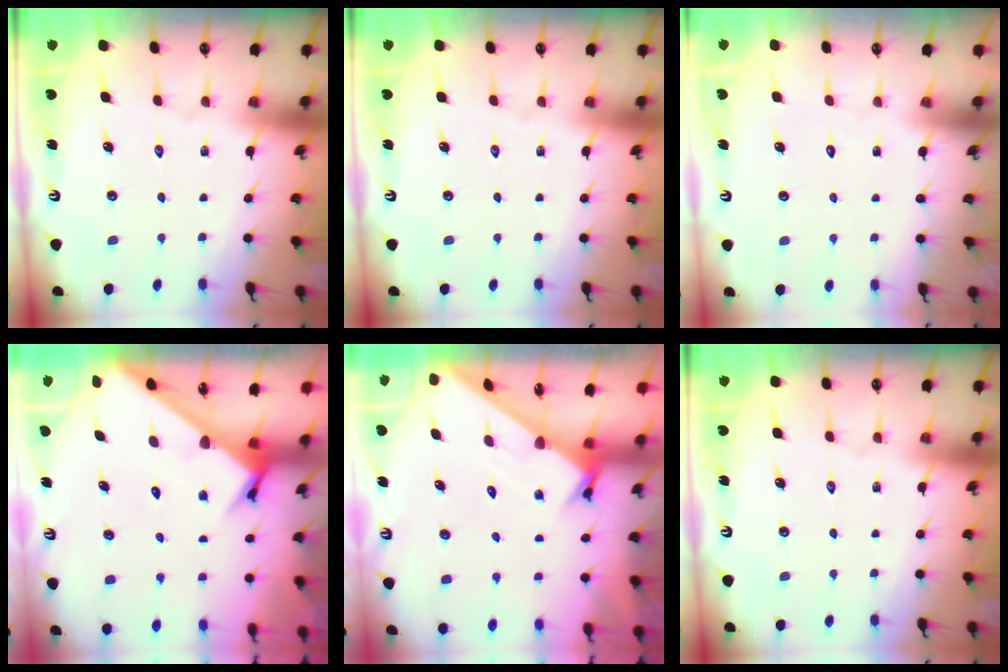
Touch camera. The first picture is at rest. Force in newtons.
{"total": 0.0}
{"total": 1.5, "press": 1.5, "slide": 0.1}
{"total": 3.2, "press": 3.2, "slide": 0.2}
{"total": 1.7, "press": 1.7, "slide": 0.1}
{"total": 0.0}